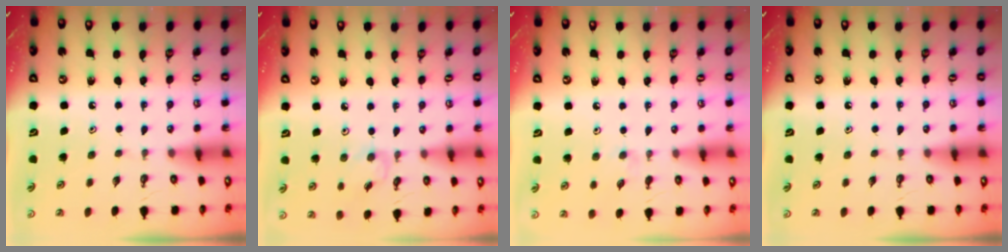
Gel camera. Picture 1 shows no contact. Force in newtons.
{"total": 2.9, "press": 2.9, "slide": 0.4}
{"total": 2.6, "press": 2.6, "slide": 0.4}
{"total": 0.0}